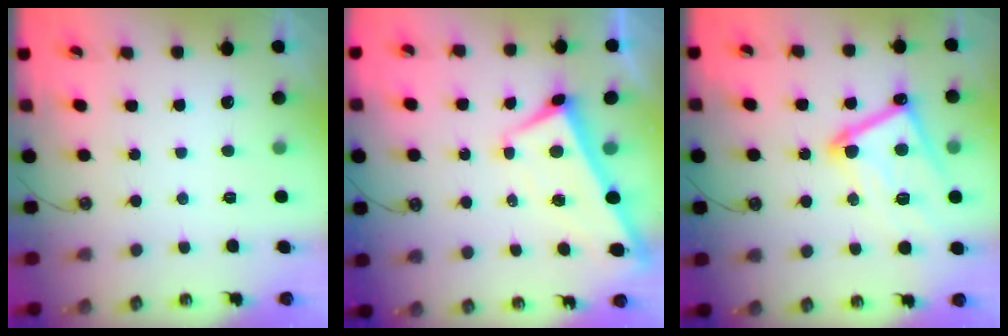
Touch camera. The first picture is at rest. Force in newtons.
{"total": 3.6, "press": 3.6, "slide": 0.6}
{"total": 15.0, "press": 15.0, "slide": 0.2}